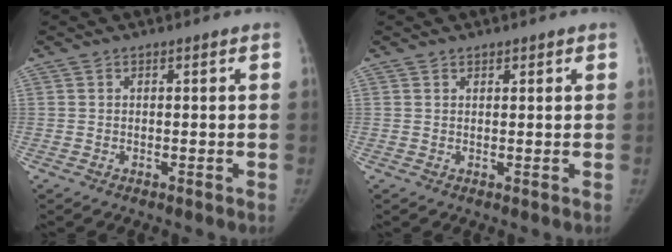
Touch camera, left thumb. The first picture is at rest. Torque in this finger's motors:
{"motor_torque": [-0.23, -0.07, -0.40, 0.19, -0.05]}